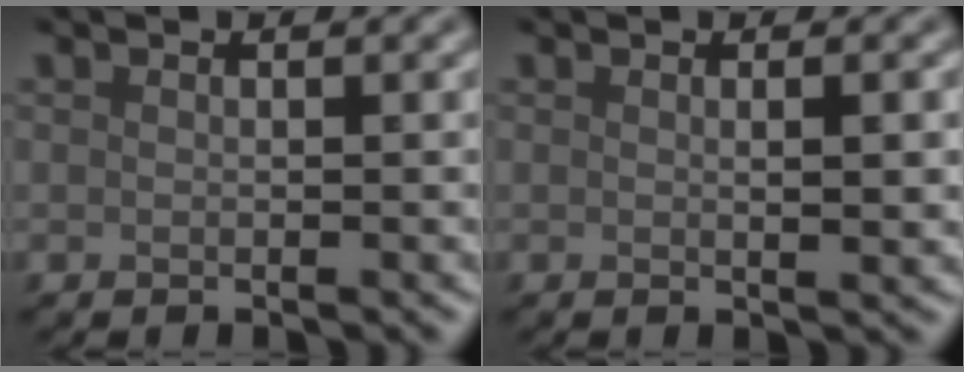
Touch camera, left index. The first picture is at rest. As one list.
[{"total": 1.6, "force": [0.1, 0.4, 1.6], "torque": [-0.026, 0.001, 0.001]}]